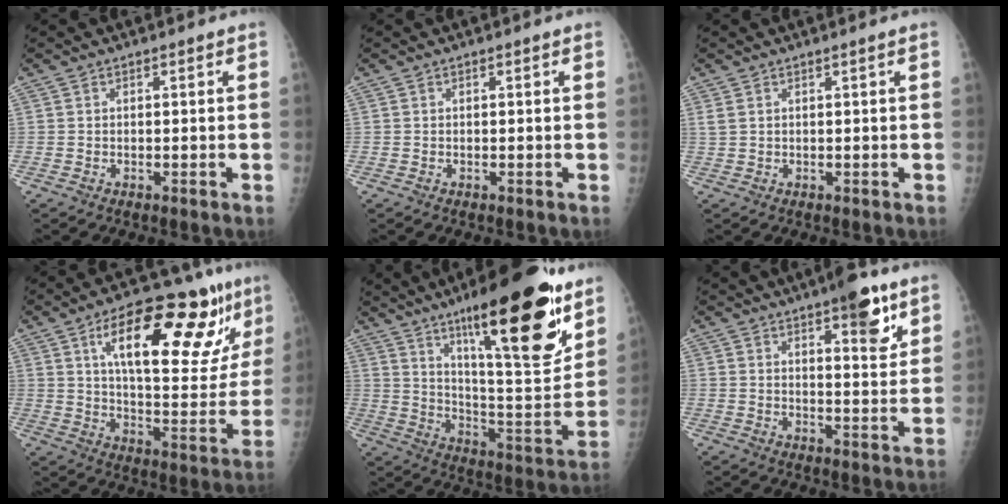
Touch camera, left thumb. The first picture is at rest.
{"total": 0.0}
{"total": 1.2, "force": [0.7, 0.2, 1.0], "torque": [-0.030, 0.007, 0.022]}
{"total": 25.6, "force": [12.6, 9.2, 20.2], "torque": [-0.258, -0.024, 0.196]}
{"total": 26.7, "force": [15.9, 6.2, 20.6], "torque": [-0.287, -0.076, 0.257]}
{"total": 8.8, "force": [5.2, 2.6, 6.7], "torque": [-0.075, -0.028, 0.071]}